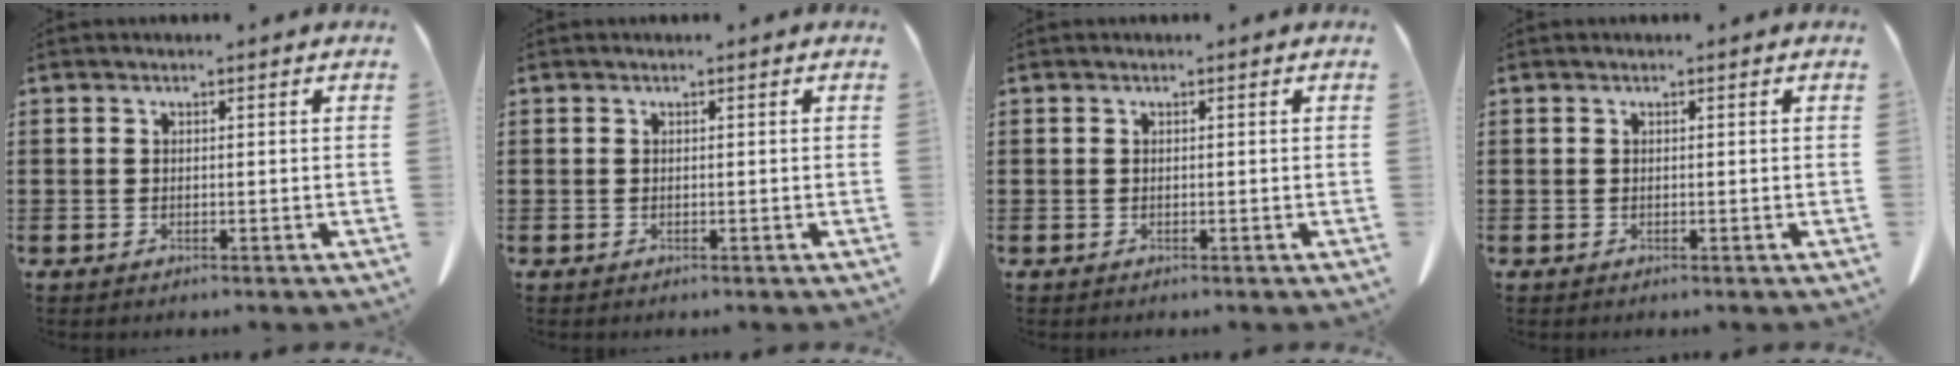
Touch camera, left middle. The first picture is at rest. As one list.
[{"total": 0.0}, {"total": 0.0}, {"total": 0.0}]